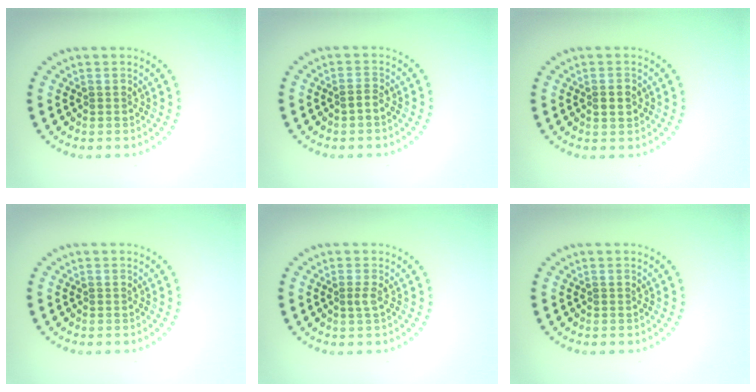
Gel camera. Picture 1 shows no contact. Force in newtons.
{"total": 0.9, "press": 0.8, "slide": 0.4}
{"total": 1.4, "press": 1.4, "slide": 0.1}
{"total": 0.0}
{"total": 0.8, "press": 0.6, "slide": 0.5}
{"total": 0.0}